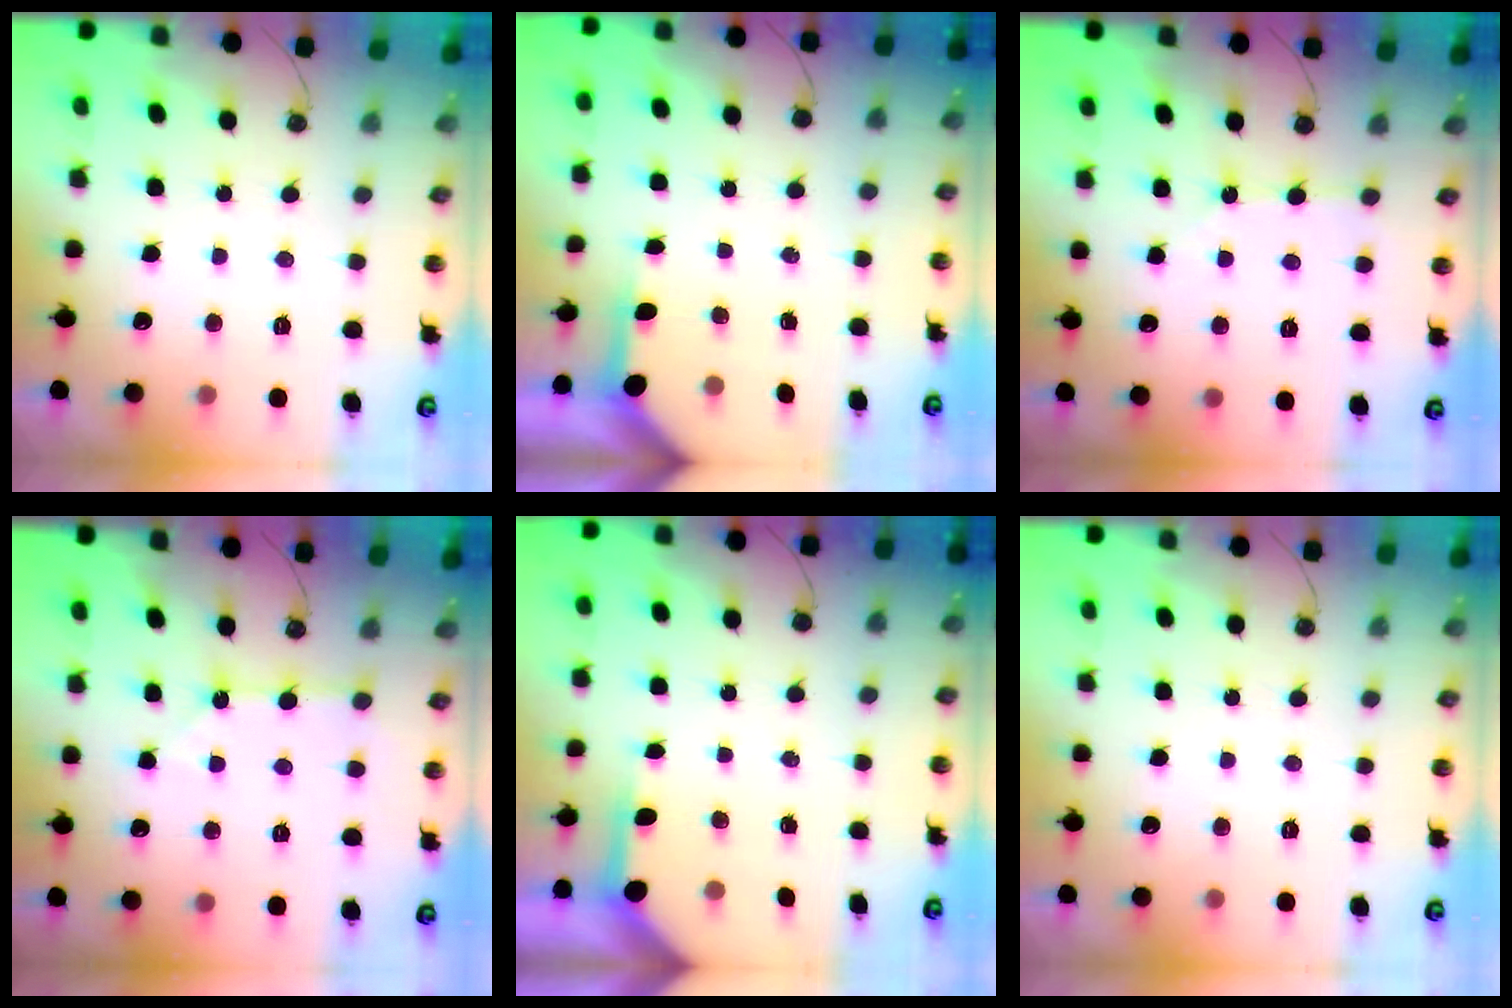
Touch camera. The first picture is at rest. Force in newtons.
{"total": 3.5, "press": 3.5, "slide": 0.4}
{"total": 2.4, "press": 2.4, "slide": 0.4}
{"total": 2.3, "press": 2.3, "slide": 0.3}
{"total": 3.8, "press": 3.8, "slide": 0.5}
{"total": 0.0}